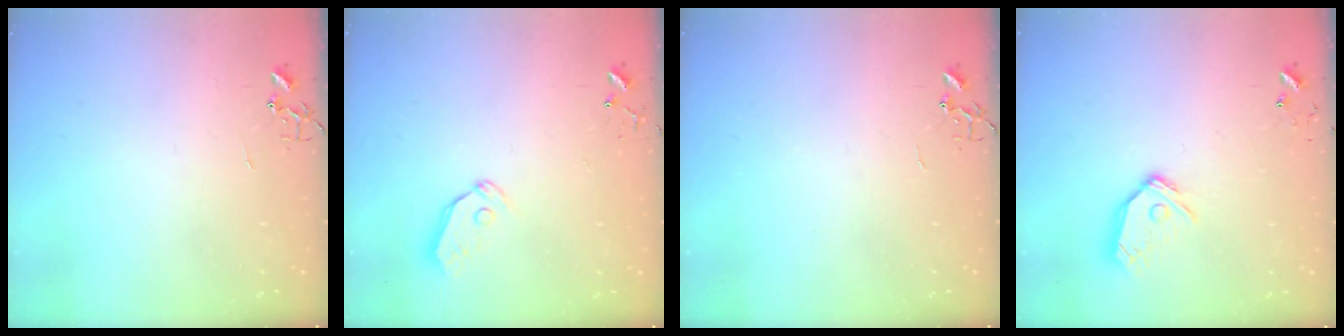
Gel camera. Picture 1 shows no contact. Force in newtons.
{"total": 4.8, "press": 4.8, "slide": 0.4}
{"total": 0.0}
{"total": 11.6, "press": 11.6, "slide": 1.4}